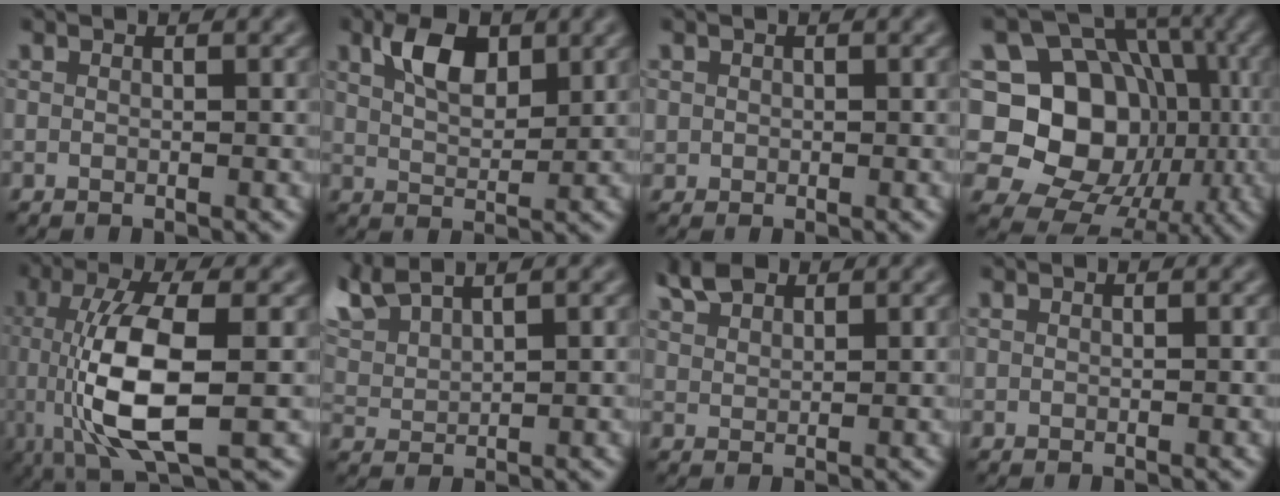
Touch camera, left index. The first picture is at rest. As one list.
[{"total": 4.3, "force": [2.2, 2.2, 3.0], "torque": [-0.058, 0.007, 0.040]}, {"total": 0.7, "force": [0.1, 0.7, 0.0], "torque": [0.005, -0.004, 0.001]}, {"total": 16.6, "force": [-0.5, 14.2, 8.6], "torque": [-0.134, 0.011, -0.021]}, {"total": 8.9, "force": [-0.9, 2.7, 8.4], "torque": [-0.168, -0.006, -0.015]}, {"total": 4.6, "force": [3.9, 0.9, 2.1], "torque": [-0.062, 0.019, 0.080]}, {"total": 2.9, "force": [2.4, 1.2, 1.1], "torque": [-0.024, 0.013, 0.049]}, {"total": 0.0}]